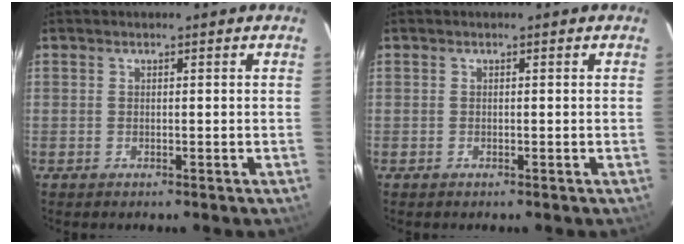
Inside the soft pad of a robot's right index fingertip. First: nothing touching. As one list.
[{"total": 0.0}]